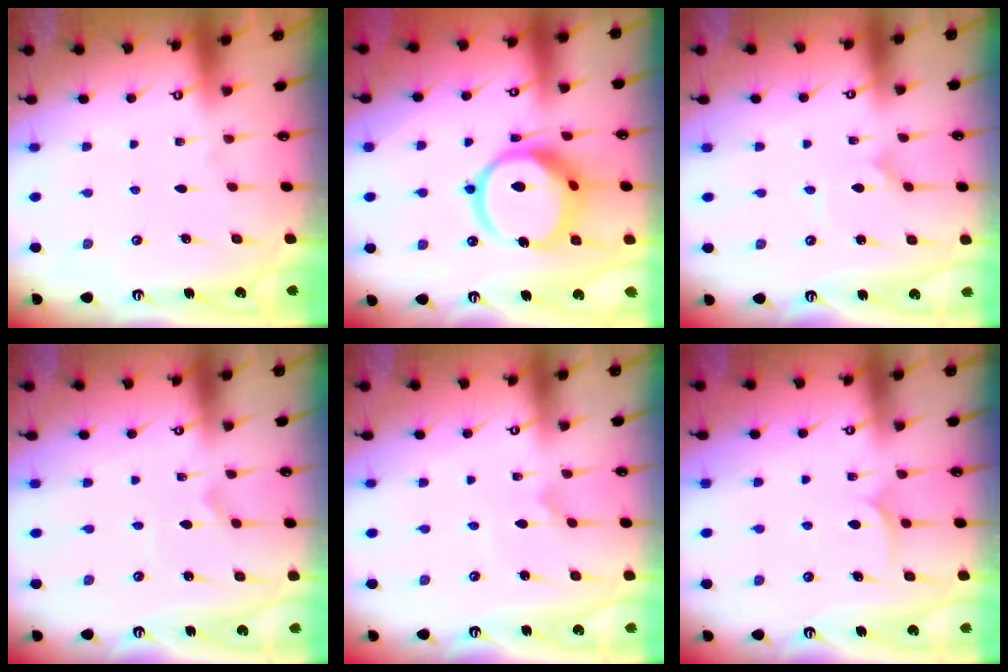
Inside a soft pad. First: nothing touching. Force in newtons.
{"total": 16.2, "press": 16.2, "slide": 1.7}
{"total": 1.0, "press": 1.0, "slide": 0.0}
{"total": 1.7, "press": 1.6, "slide": 0.1}
{"total": 1.9, "press": 1.9, "slide": 0.2}
{"total": 6.5, "press": 6.5, "slide": 0.3}